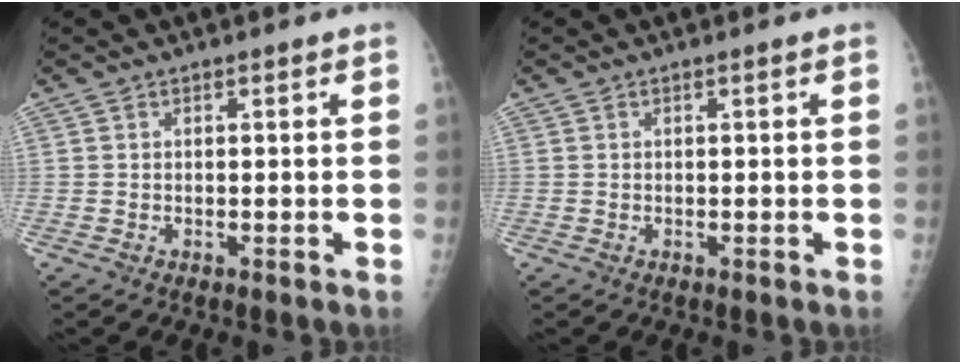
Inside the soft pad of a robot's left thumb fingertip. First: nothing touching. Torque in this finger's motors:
{"motor_torque": [0.01, 0.00, 0.00, 0.00, 0.01]}